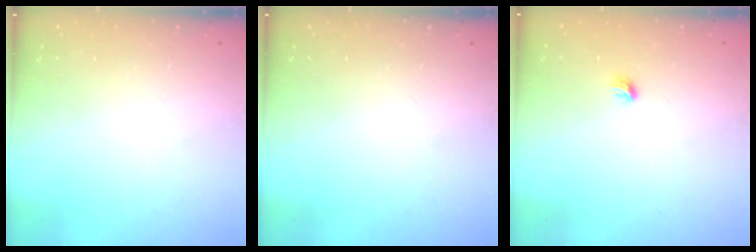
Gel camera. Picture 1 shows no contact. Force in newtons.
{"total": 0.0}
{"total": 3.7, "press": 3.6, "slide": 1.0}